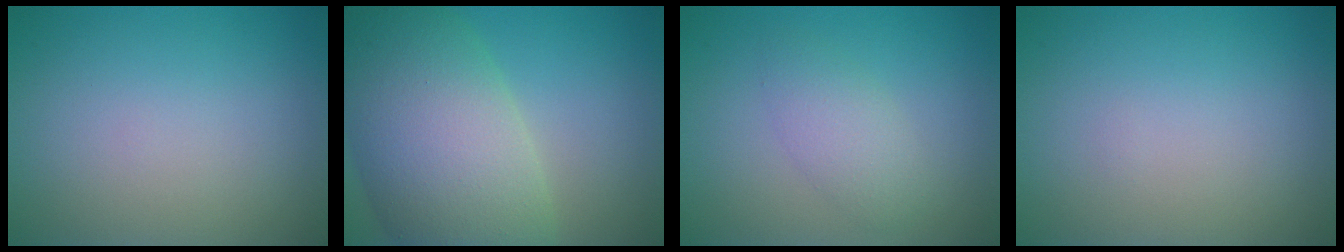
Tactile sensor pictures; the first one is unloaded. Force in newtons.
{"total": 12.2, "press": 12.2, "slide": 0.7}
{"total": 2.4, "press": 2.4, "slide": 0.1}
{"total": 0.0}